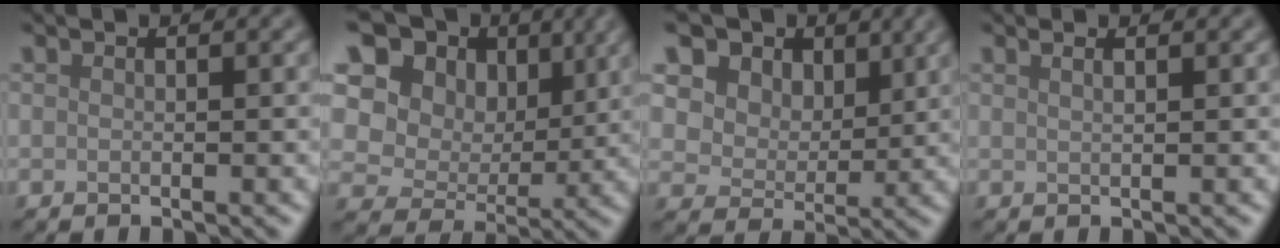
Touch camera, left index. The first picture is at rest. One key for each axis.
{"total": 13.1, "fx": 5.8, "fy": 9.9, "fz": 6.3, "tx": -0.142, "ty": 0.040, "tz": 0.100}
{"total": 16.8, "fx": 9.4, "fy": 11.3, "fz": 8.2, "tx": -0.184, "ty": 0.047, "tz": 0.168}
{"total": 1.5, "fx": 1.0, "fy": 0.6, "fz": 1.0, "tx": -0.003, "ty": -0.002, "tz": 0.003}